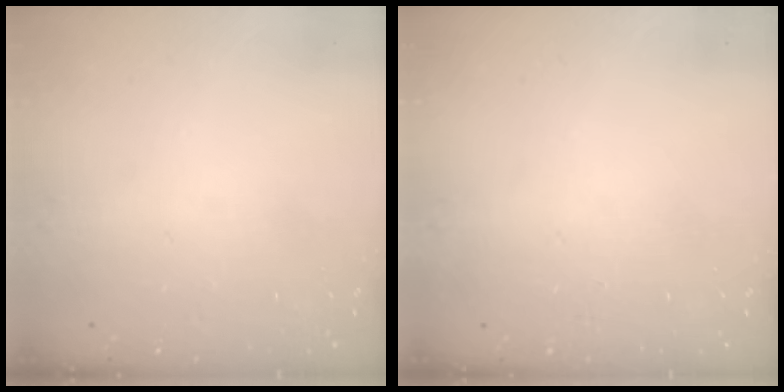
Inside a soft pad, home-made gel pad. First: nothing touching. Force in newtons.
{"total": 0.0}